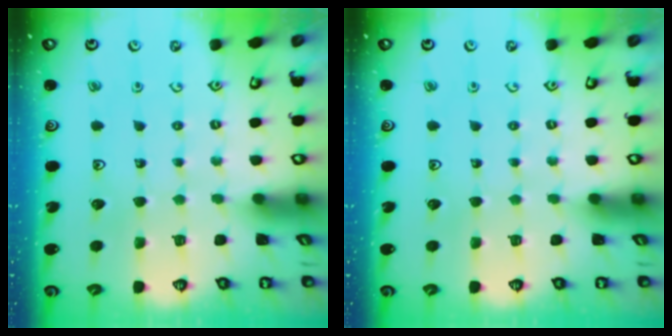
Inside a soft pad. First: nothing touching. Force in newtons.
{"total": 0.0}